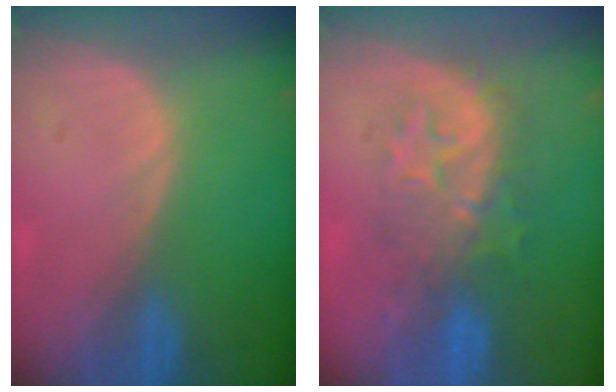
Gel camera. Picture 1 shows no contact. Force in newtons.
{"total": 8.2, "press": 8.1, "slide": 1.1}